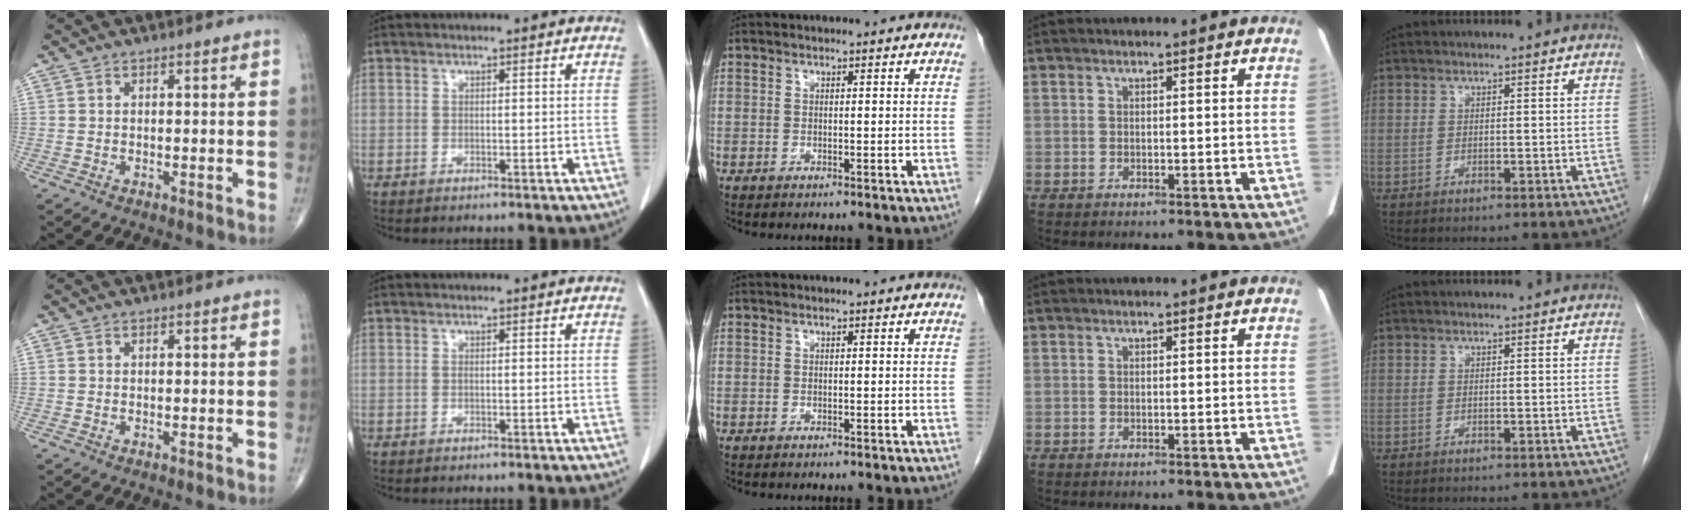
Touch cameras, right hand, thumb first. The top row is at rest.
{}